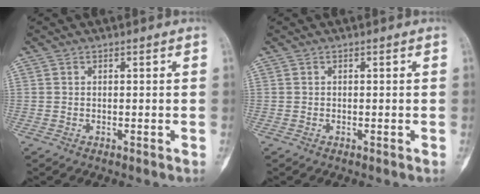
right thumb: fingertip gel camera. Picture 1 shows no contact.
{"total": 0.0}